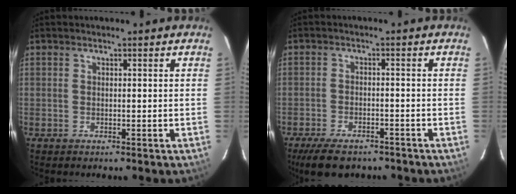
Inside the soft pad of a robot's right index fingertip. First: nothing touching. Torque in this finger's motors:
{"motor_torque": [0.72, -0.68, 0.33, 0.04]}